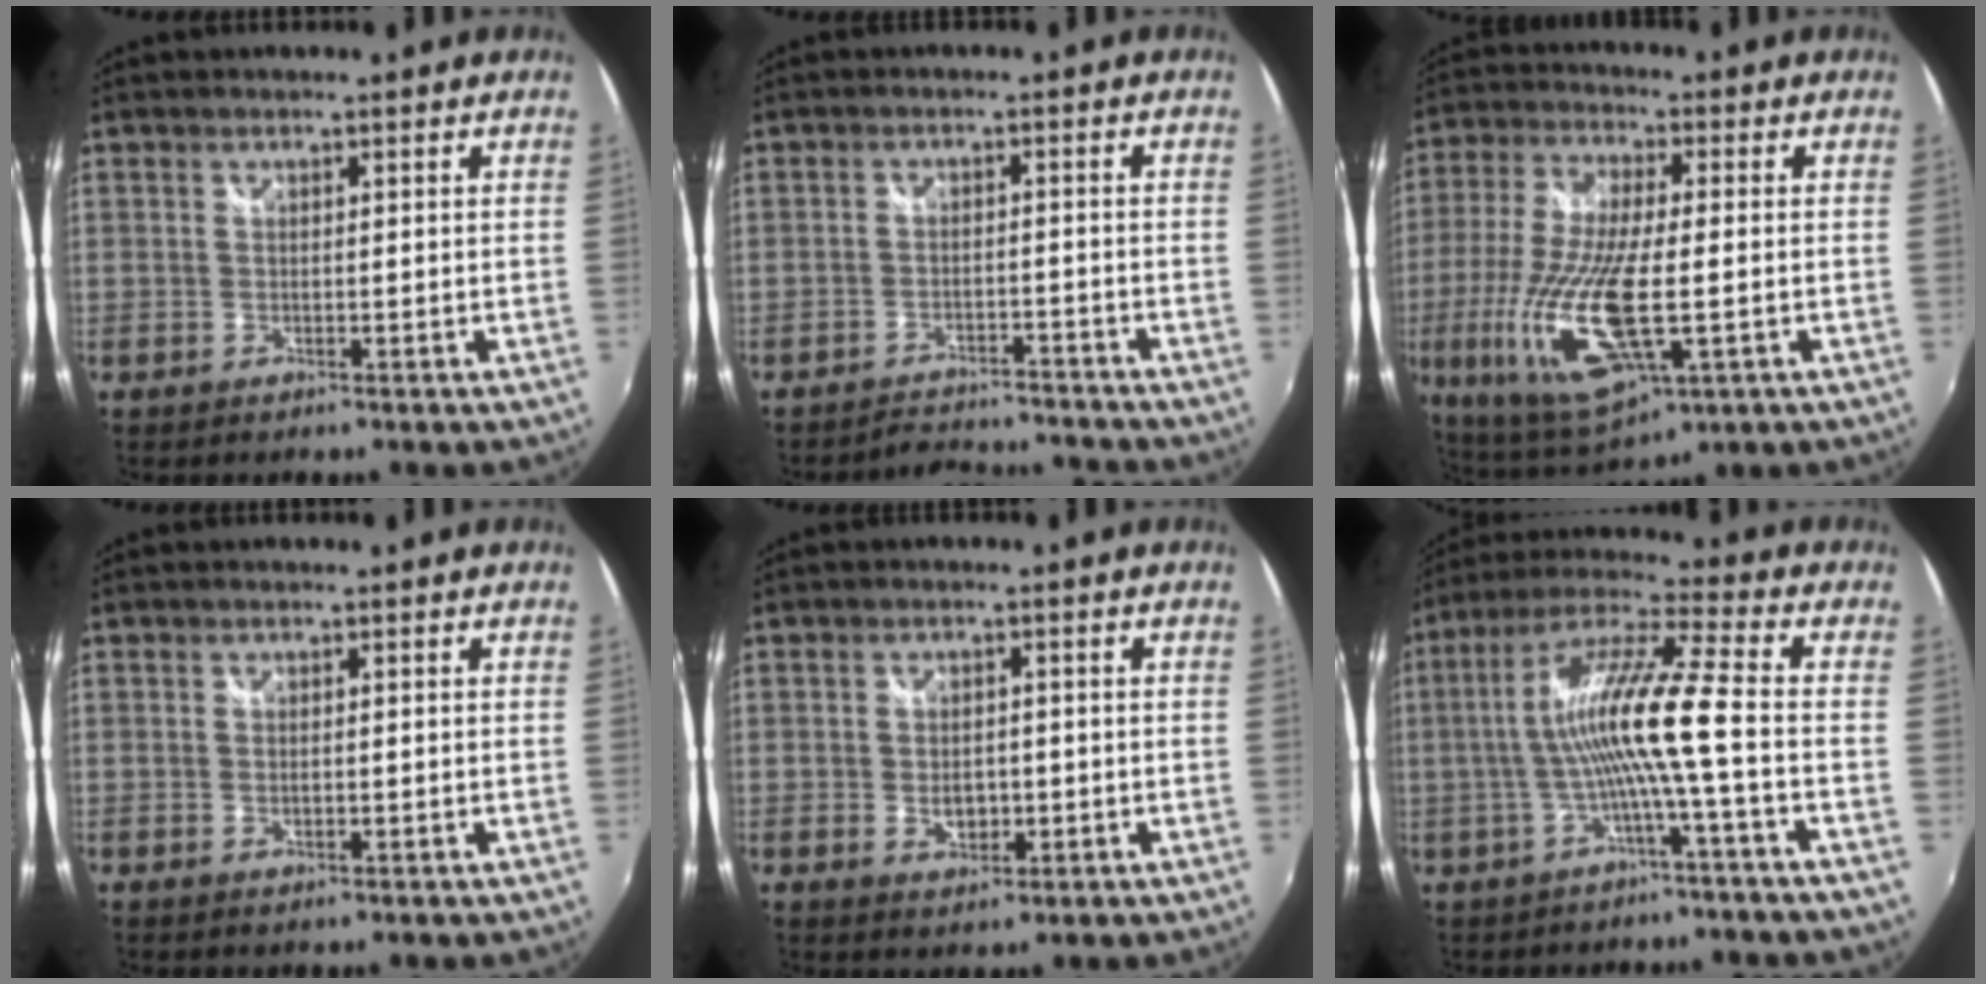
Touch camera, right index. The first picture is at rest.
{"total": 8.3, "force": [-8.1, 1.3, 1.4], "torque": [-0.044, 0.007, -0.112]}
{"total": 21.6, "force": [-5.0, 7.3, 19.7], "torque": [-0.421, -0.042, -0.085]}
{"total": 0.8, "force": [-0.1, 0.5, 0.6], "torque": [-0.011, -0.002, -0.003]}
{"total": 4.1, "force": [-0.8, 3.0, 2.7], "torque": [-0.044, -0.004, -0.011]}
{"total": 11.7, "force": [-2.2, -0.8, 11.5], "torque": [-0.220, 0.010, -0.038]}